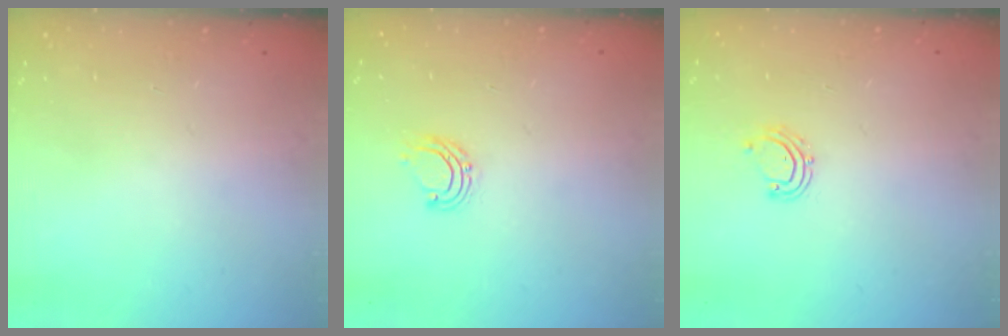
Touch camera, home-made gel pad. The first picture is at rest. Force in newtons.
{"total": 6.6, "press": 6.6, "slide": 0.5}
{"total": 5.6, "press": 5.4, "slide": 1.5}